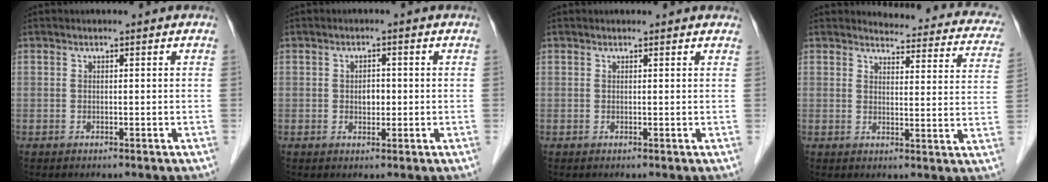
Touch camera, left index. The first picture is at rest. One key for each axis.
{"total": 2.0, "fx": -0.1, "fy": 1.4, "fz": 1.5, "tx": -0.022, "ty": 0.003, "tz": 0.000}
{"total": 2.9, "fx": 2.7, "fy": 0.7, "fz": 0.7, "tx": -0.012, "ty": 0.014, "tz": 0.022}
{"total": 16.6, "fx": 15.5, "fy": 4.1, "fz": 4.2, "tx": -0.018, "ty": -0.044, "tz": 0.147}